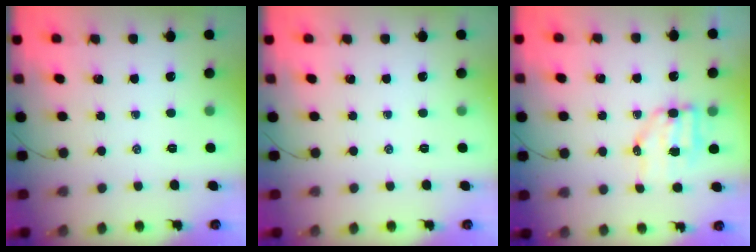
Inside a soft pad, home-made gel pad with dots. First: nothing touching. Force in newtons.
{"total": 0.0}
{"total": 7.5, "press": 7.4, "slide": 1.1}